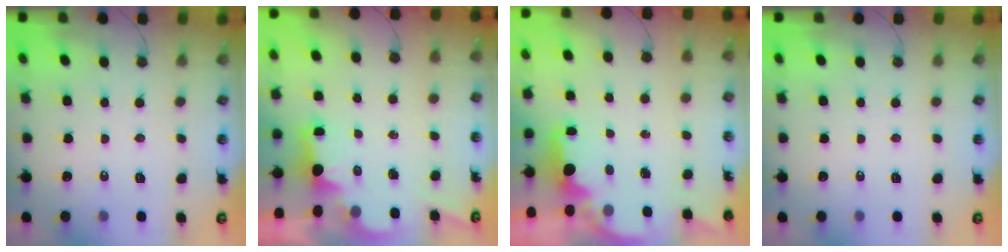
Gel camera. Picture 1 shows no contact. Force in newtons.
{"total": 2.0, "press": 1.9, "slide": 0.7}
{"total": 2.9, "press": 2.7, "slide": 0.9}
{"total": 0.0}